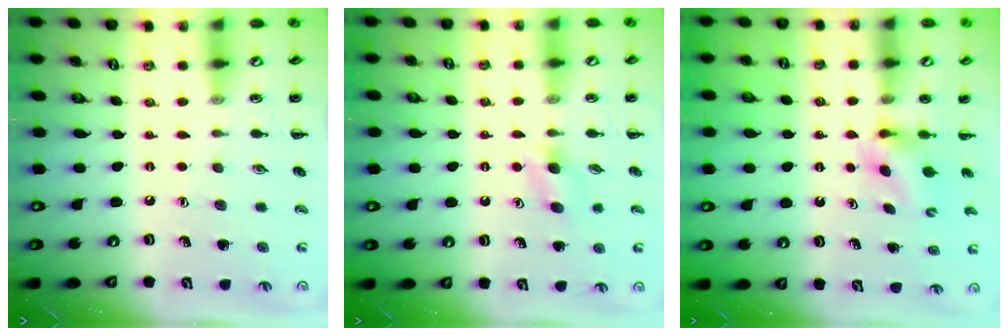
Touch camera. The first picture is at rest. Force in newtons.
{"total": 3.3, "press": 3.0, "slide": 1.3}
{"total": 3.8, "press": 3.6, "slide": 1.2}